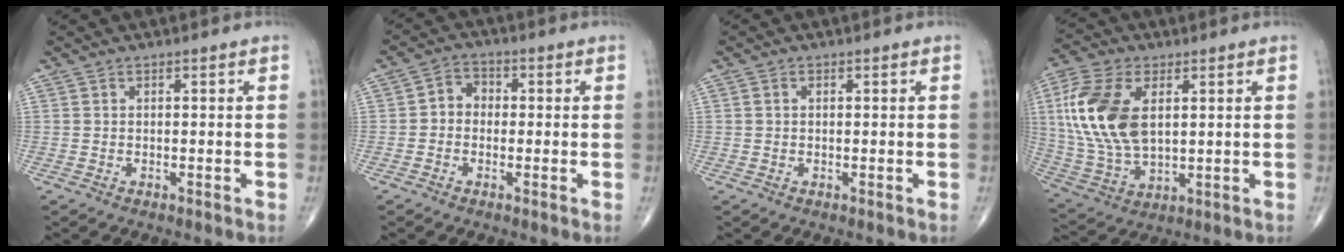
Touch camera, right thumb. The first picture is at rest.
{"total": 4.1, "force": [-0.4, 3.5, 2.1], "torque": [-0.011, 0.019, -0.020]}
{"total": 0.8, "force": [0.2, 0.6, 0.5], "torque": [-0.008, 0.002, 0.002]}
{"total": 17.1, "force": [3.6, 9.8, 13.6], "torque": [-0.286, -0.011, 0.071]}